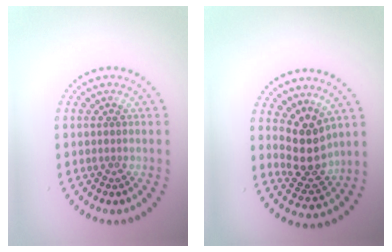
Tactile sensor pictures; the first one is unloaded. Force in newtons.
{"total": 3.8, "press": 3.4, "slide": 1.7}